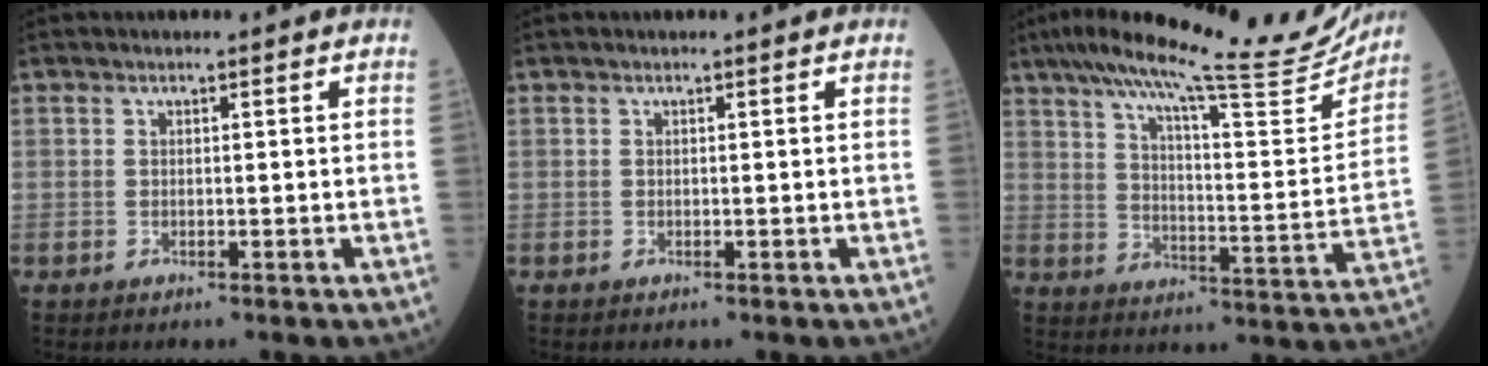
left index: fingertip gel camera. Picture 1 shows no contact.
{"total": 0.0}
{"total": 25.6, "force": [22.3, 2.5, 12.2], "torque": [-0.201, -0.028, 0.300]}